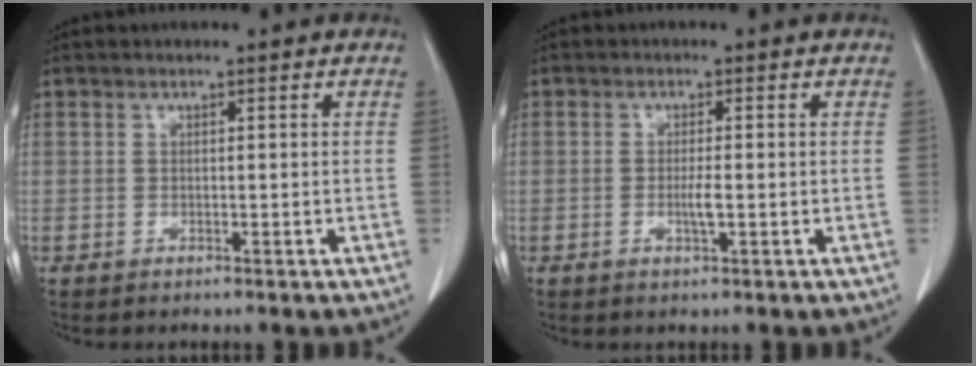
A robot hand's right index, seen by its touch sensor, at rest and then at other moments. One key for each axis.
{"total": 2.2, "fx": -0.5, "fy": 0.2, "fz": 2.1, "tx": -0.042, "ty": -0.003, "tz": -0.007}